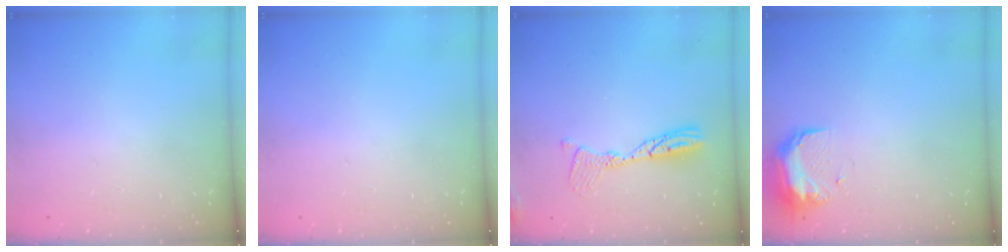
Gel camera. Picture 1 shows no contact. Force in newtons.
{"total": 0.0}
{"total": 10.8, "press": 10.8, "slide": 1.0}
{"total": 11.2, "press": 9.8, "slide": 5.5}